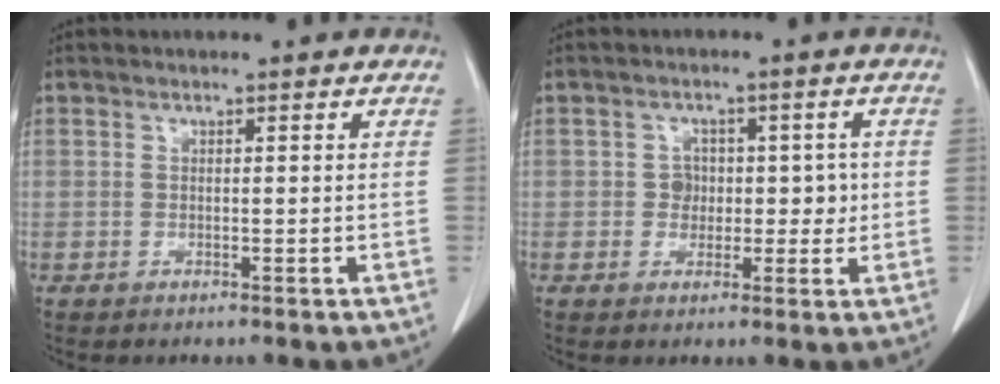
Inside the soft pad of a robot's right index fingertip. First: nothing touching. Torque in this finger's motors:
{"motor_torque": [0.09, -0.03, 0.00, 0.01]}